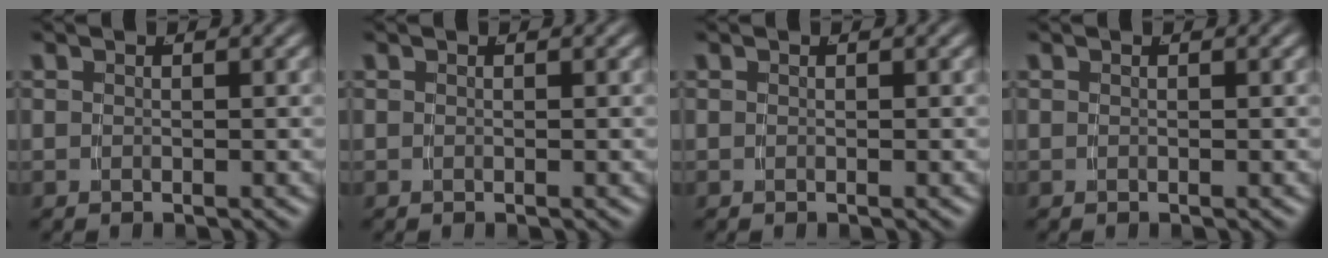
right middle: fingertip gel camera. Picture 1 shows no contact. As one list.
[{"total": 0.0}, {"total": 0.0}, {"total": 0.0}]